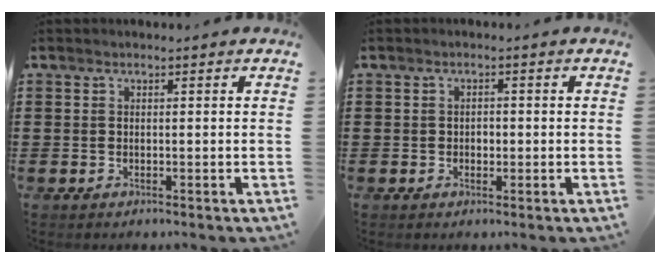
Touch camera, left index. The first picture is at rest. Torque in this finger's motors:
{"motor_torque": [0.08, 0.07, 0.00, 0.00]}